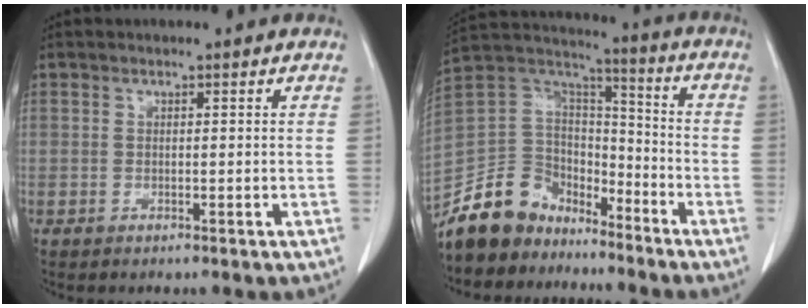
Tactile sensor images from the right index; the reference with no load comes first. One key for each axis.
{"total": 14.9, "fx": -11.9, "fy": 8.1, "fz": 3.8, "tx": -0.083, "ty": 0.050, "tz": -0.223}